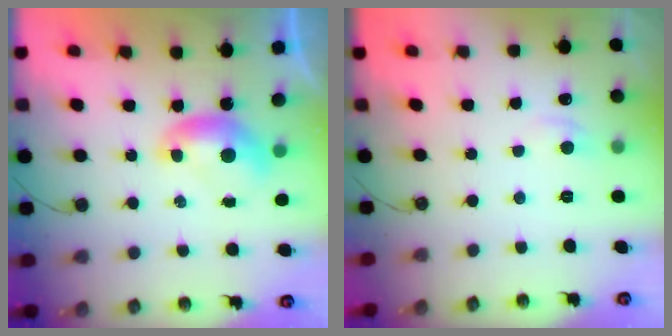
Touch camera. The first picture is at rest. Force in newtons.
{"total": 0.8, "press": 0.2, "slide": 0.7}